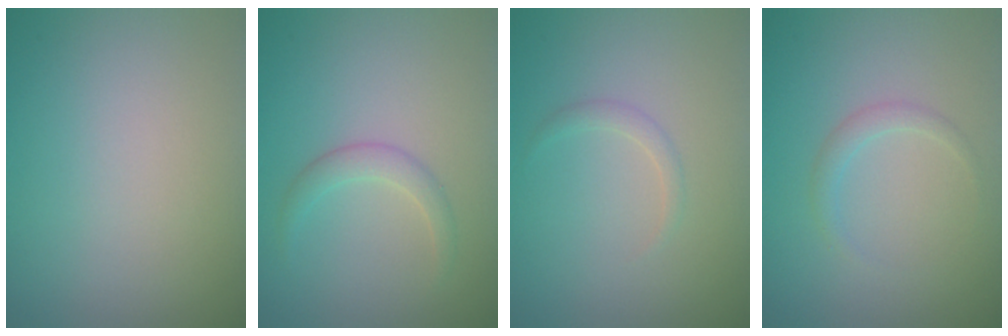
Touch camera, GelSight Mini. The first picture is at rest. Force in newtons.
{"total": 1.7, "press": 1.7, "slide": 0.1}
{"total": 0.9, "press": 0.9, "slide": 0.0}
{"total": 1.2, "press": 1.1, "slide": 0.2}